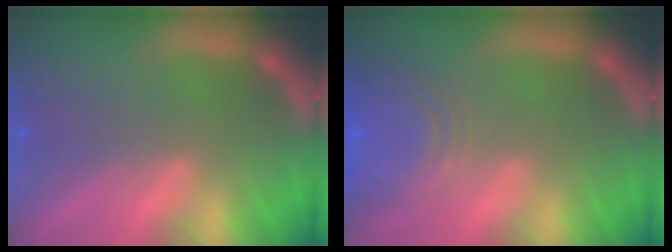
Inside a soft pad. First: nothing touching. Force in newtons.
{"total": 8.0}